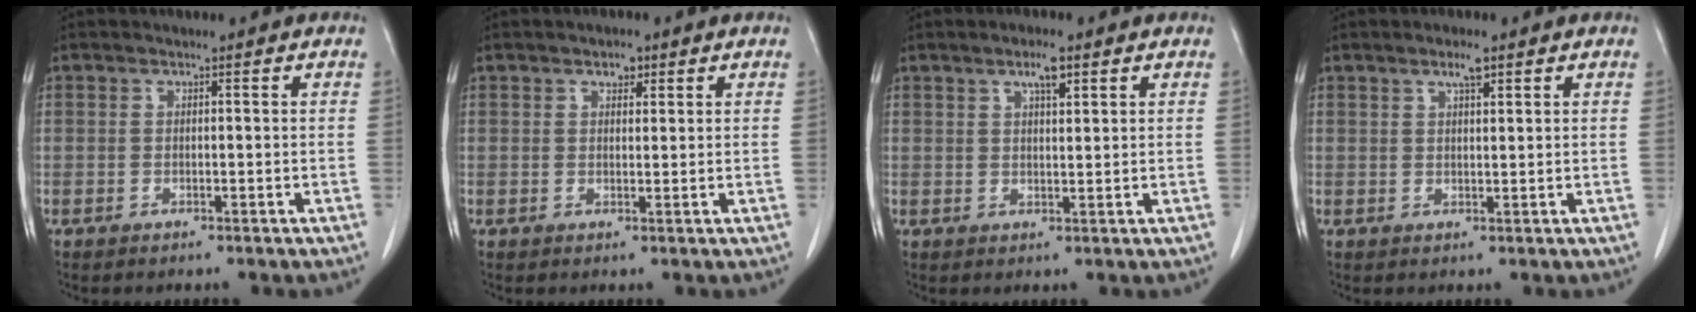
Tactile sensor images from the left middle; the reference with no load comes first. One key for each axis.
{"total": 1.9, "fx": 1.2, "fy": 1.0, "fz": 1.1, "tx": -0.017, "ty": 0.002, "tz": 0.018}
{"total": 3.3, "fx": 2.0, "fy": 0.7, "fz": 2.6, "tx": -0.046, "ty": 0.002, "tz": 0.034}
{"total": 2.5, "fx": 1.6, "fy": 0.4, "fz": 1.9, "tx": -0.035, "ty": 0.003, "tz": 0.029}